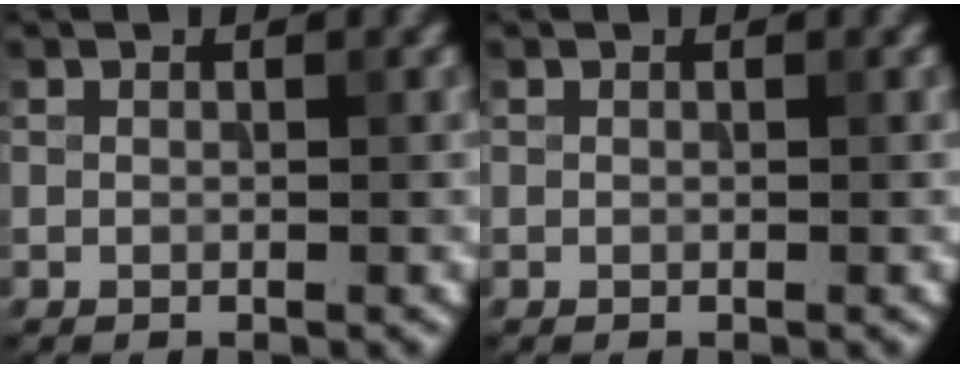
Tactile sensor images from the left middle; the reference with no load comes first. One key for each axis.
{"total": 0.0}